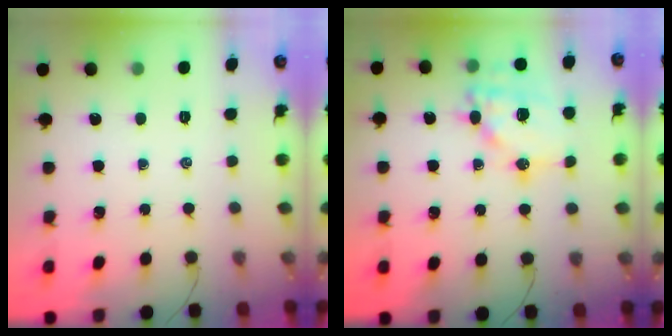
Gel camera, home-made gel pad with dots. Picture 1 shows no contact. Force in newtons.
{"total": 16.8, "press": 16.5, "slide": 3.4}